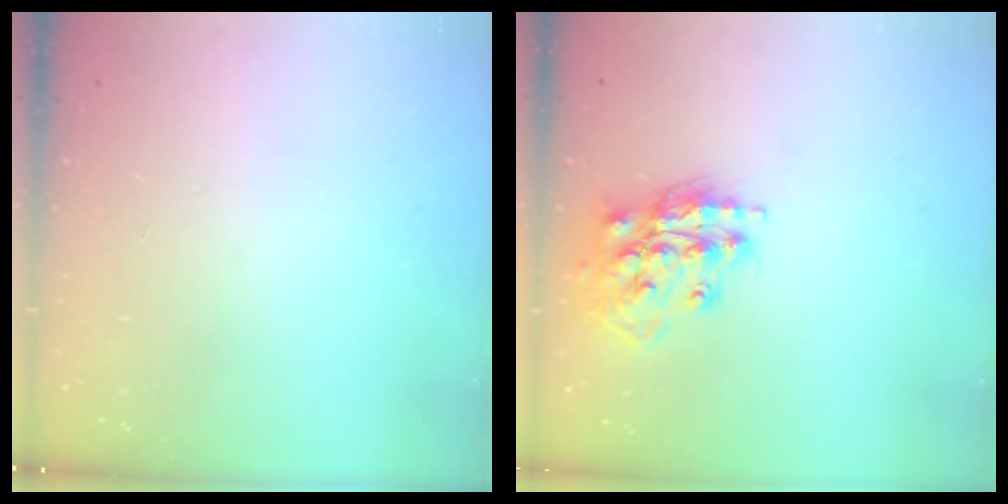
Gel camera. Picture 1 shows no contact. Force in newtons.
{"total": 15.3, "press": 15.2, "slide": 1.8}